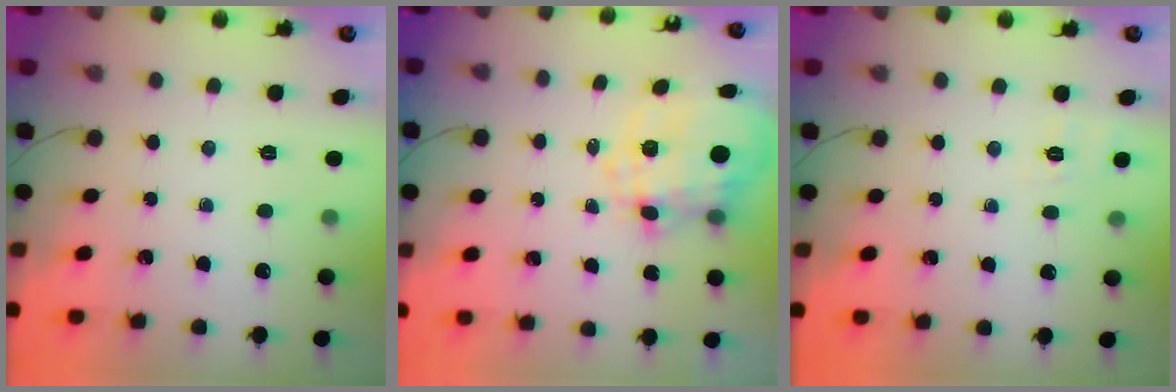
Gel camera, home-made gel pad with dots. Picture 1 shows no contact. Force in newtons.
{"total": 11.2, "press": 11.0, "slide": 1.9}
{"total": 1.8, "press": 0.4, "slide": 1.8}